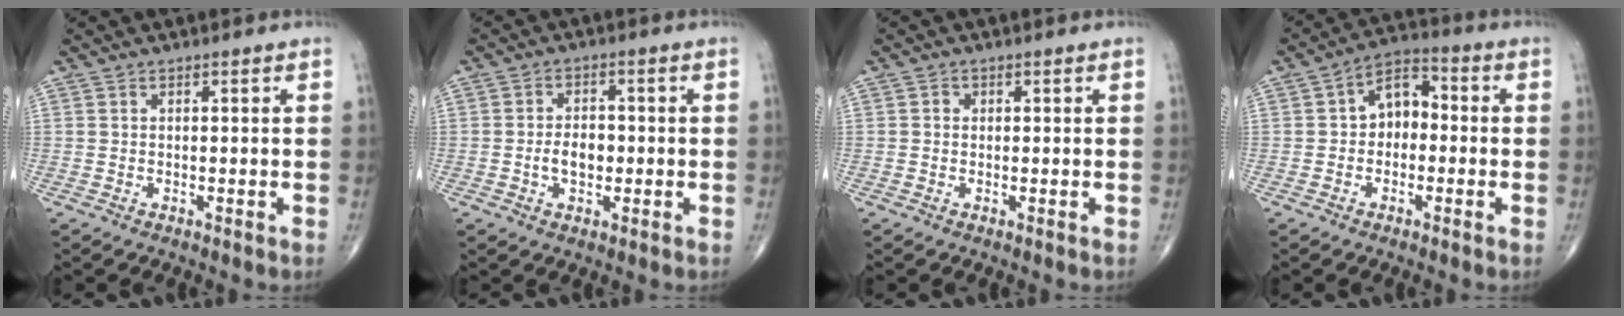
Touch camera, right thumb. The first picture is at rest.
{"total": 4.6, "force": [-0.8, 3.0, 3.5], "torque": [-0.051, 0.009, -0.016]}
{"total": 0.8, "force": [0.1, 0.8, 0.3], "torque": [0.001, 0.002, -0.001]}
{"total": 7.4, "force": [-0.2, 5.3, 5.2], "torque": [-0.055, 0.030, -0.019]}